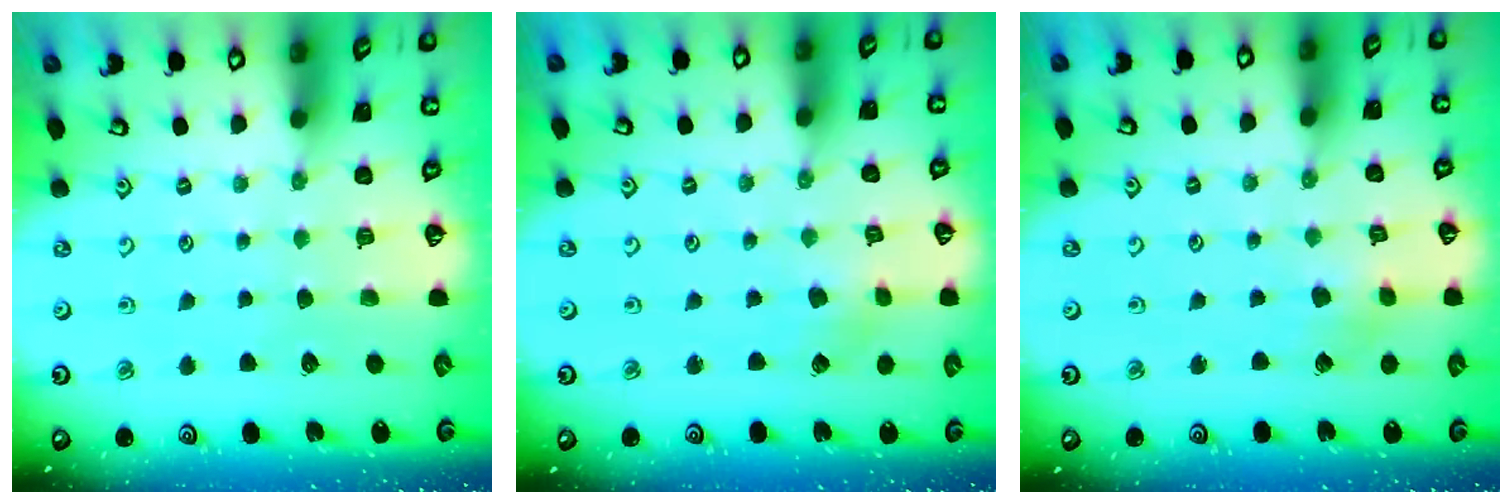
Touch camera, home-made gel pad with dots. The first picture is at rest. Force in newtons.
{"total": 1.9, "press": 1.9, "slide": 0.2}
{"total": 2.6, "press": 2.6, "slide": 0.5}